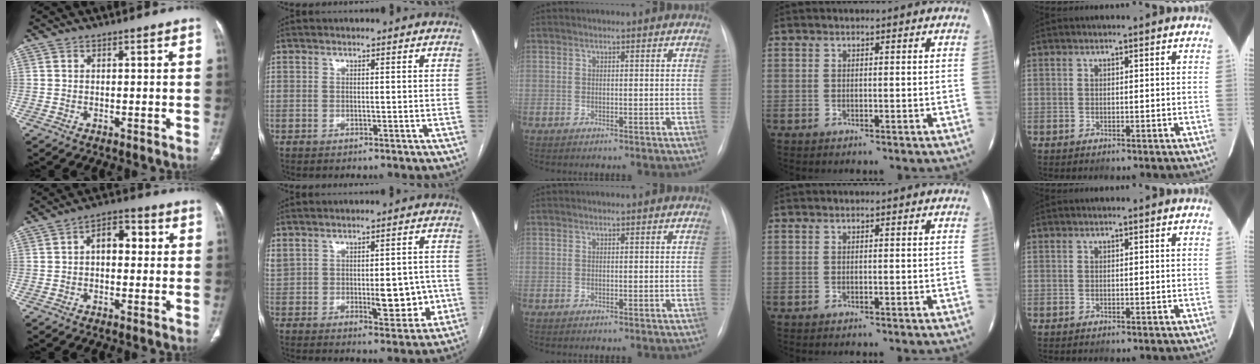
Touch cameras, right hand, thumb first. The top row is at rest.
{"thumb": {"total": 6.7, "force": [0.8, 4.1, 5.2], "torque": [-0.057, 0.024, 0.004]}, "index": {"total": 11.4, "force": [0.3, 5.9, 9.8], "torque": [-0.160, 0.014, 0.027]}}